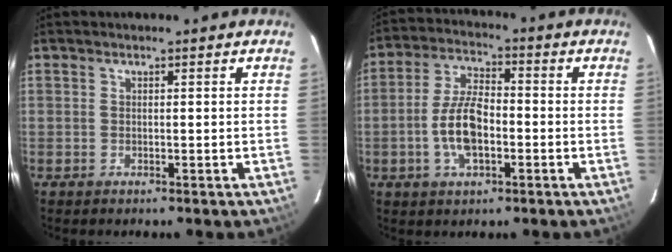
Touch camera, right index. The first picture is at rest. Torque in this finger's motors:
{"motor_torque": [1.79, -0.29, 0.37, 0.09]}